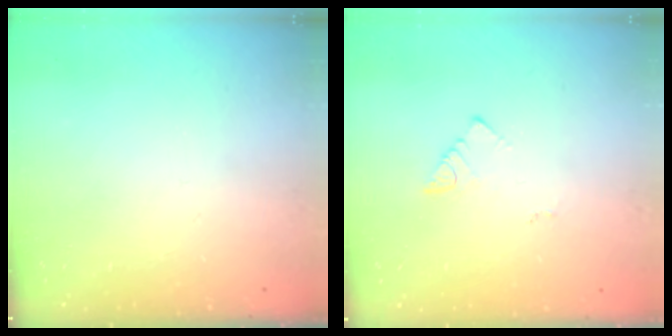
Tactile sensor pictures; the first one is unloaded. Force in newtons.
{"total": 3.1, "press": 3.1, "slide": 0.5}